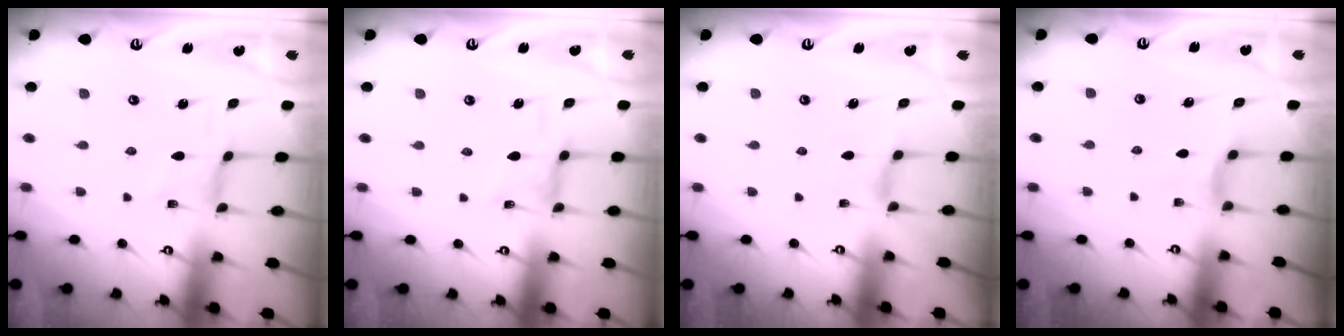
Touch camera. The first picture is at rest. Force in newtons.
{"total": 1.4, "press": 1.4, "slide": 0.3}
{"total": 2.3, "press": 2.2, "slide": 0.5}
{"total": 3.0, "press": 3.0, "slide": 0.5}